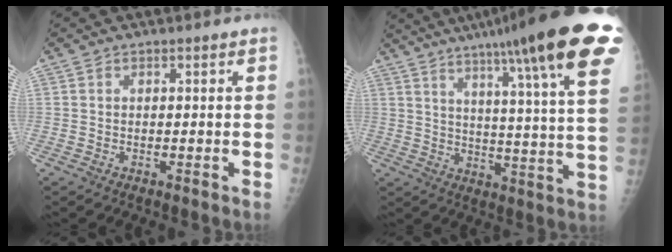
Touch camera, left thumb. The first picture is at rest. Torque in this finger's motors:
{"motor_torque": [2.13, -0.04, 2.04, -0.69, 0.51]}